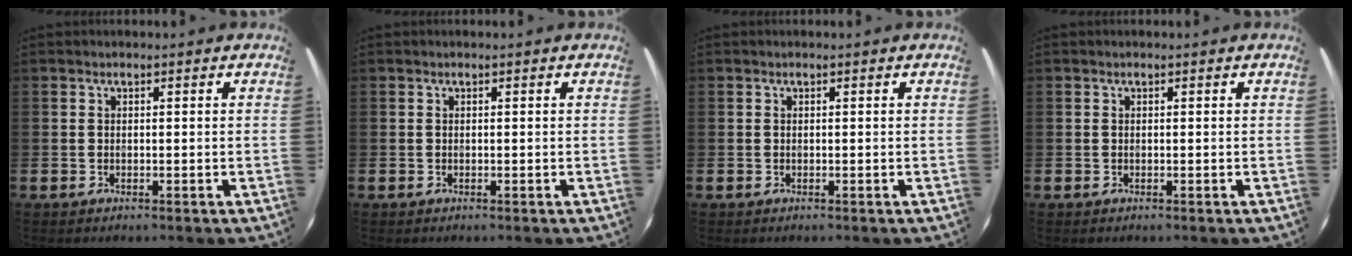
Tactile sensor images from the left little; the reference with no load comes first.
{"total": 0.0}
{"total": 0.0}
{"total": 0.0}